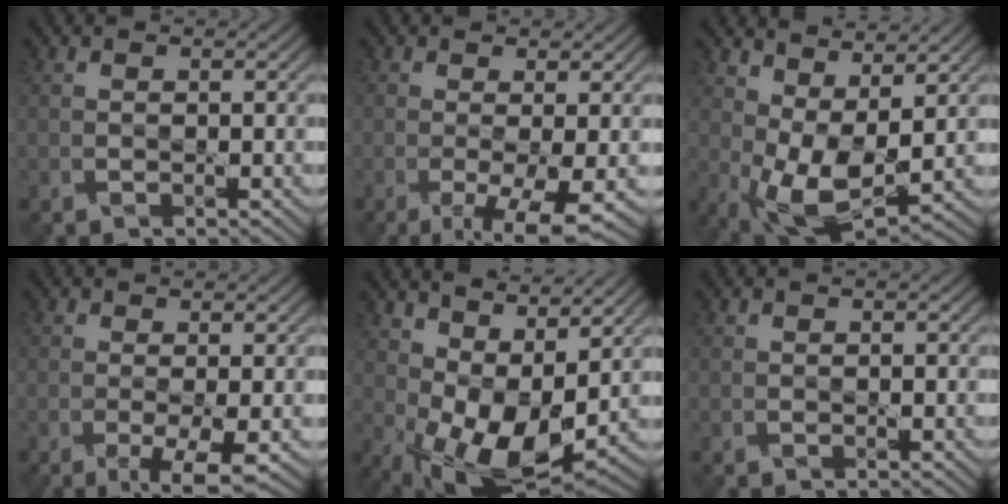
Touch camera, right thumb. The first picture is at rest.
{"total": 6.0, "force": [-2.0, 1.7, 5.4], "torque": [-0.104, -0.008, -0.027]}
{"total": 8.2, "force": [2.5, 3.7, 6.8], "torque": [-0.145, -0.003, 0.050]}
{"total": 4.2, "force": [-1.3, 1.0, 3.9], "torque": [-0.073, -0.001, -0.021]}
{"total": 11.0, "force": [2.9, 5.6, 9.1], "torque": [-0.175, -0.010, 0.058]}
{"total": 0.0}